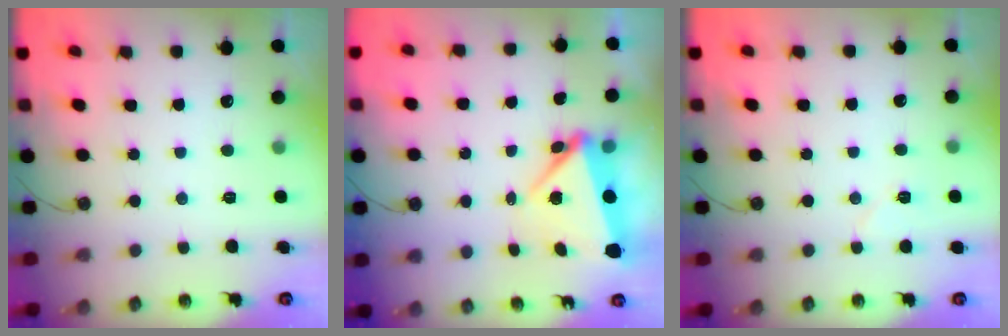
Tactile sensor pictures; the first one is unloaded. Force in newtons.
{"total": 5.4, "press": 5.3, "slide": 0.8}
{"total": 5.2, "press": 5.0, "slide": 1.4}